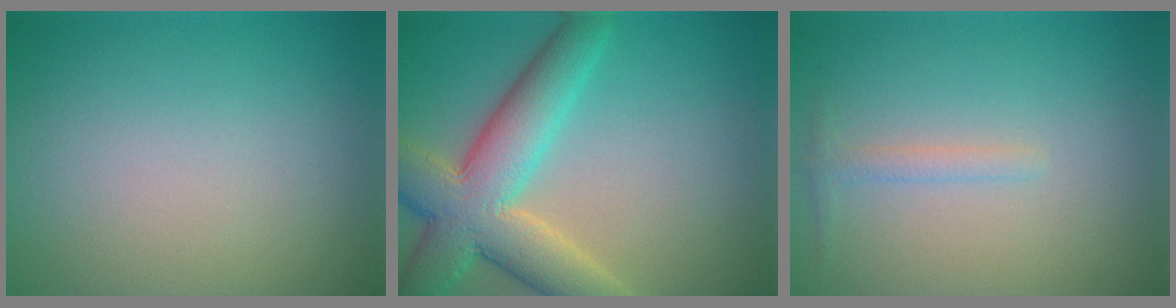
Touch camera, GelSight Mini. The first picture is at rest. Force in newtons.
{"total": 8.6, "press": 8.6, "slide": 0.5}
{"total": 1.1, "press": 1.1, "slide": 0.0}